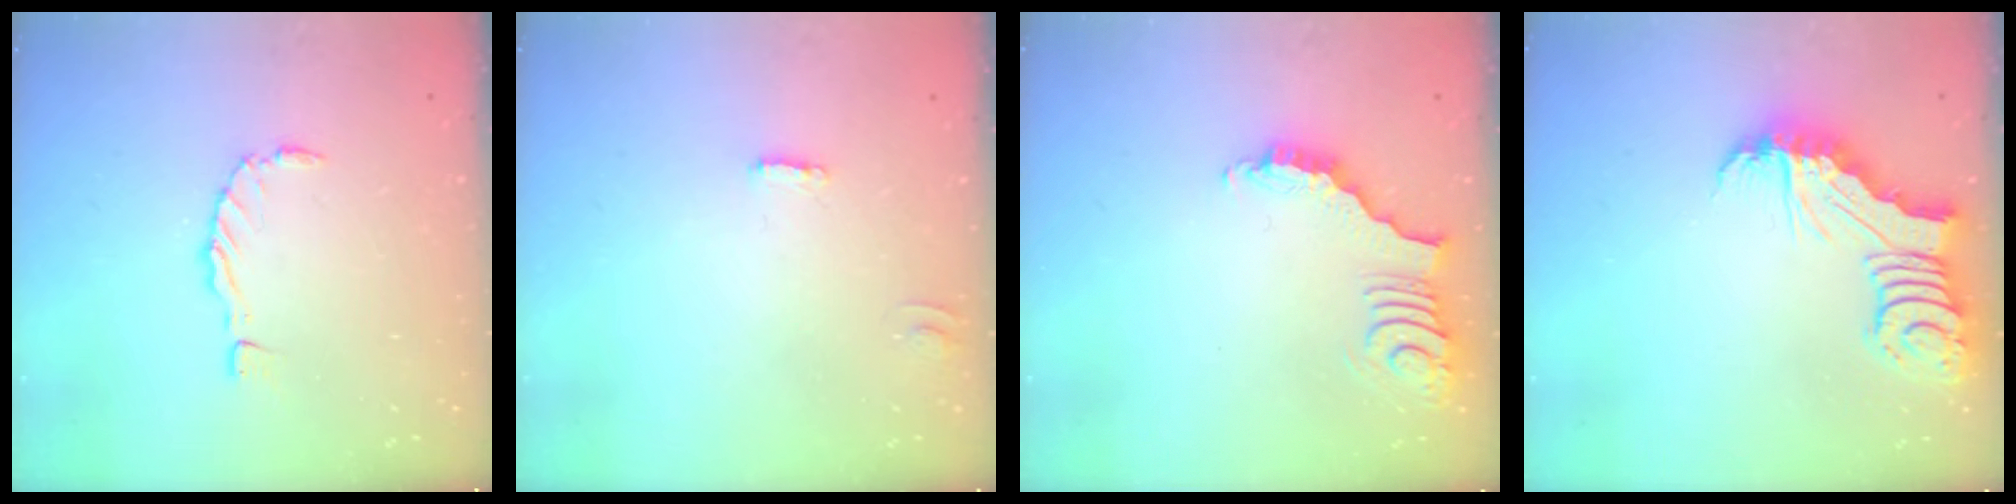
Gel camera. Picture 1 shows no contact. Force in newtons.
{"total": 2.0, "press": 2.0, "slide": 0.1}
{"total": 3.8, "press": 3.8, "slide": 0.7}
{"total": 6.3, "press": 6.2, "slide": 0.9}